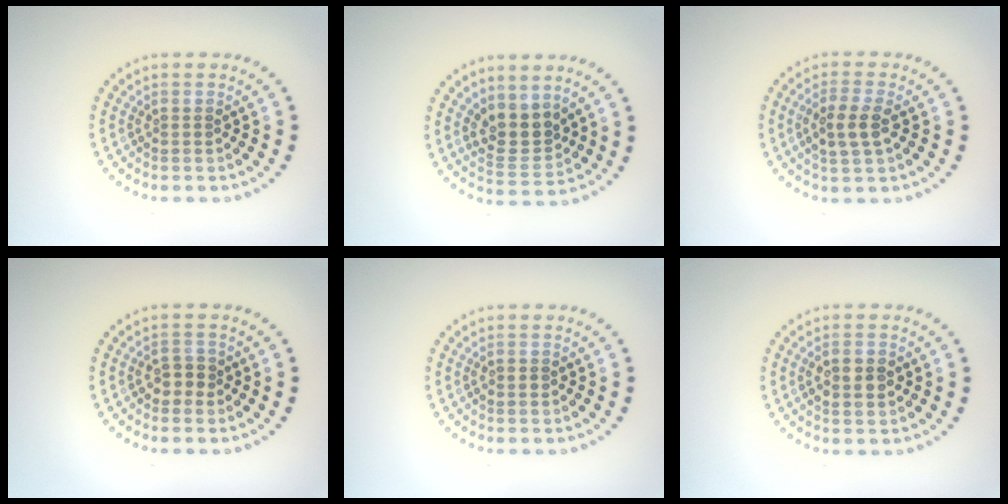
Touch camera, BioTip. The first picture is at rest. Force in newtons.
{"total": 3.3, "press": 2.9, "slide": 1.4}
{"total": 3.0, "press": 2.8, "slide": 0.9}
{"total": 1.8, "press": 1.7, "slide": 0.5}
{"total": 1.0, "press": 1.0, "slide": 0.2}
{"total": 2.4, "press": 2.4, "slide": 0.3}